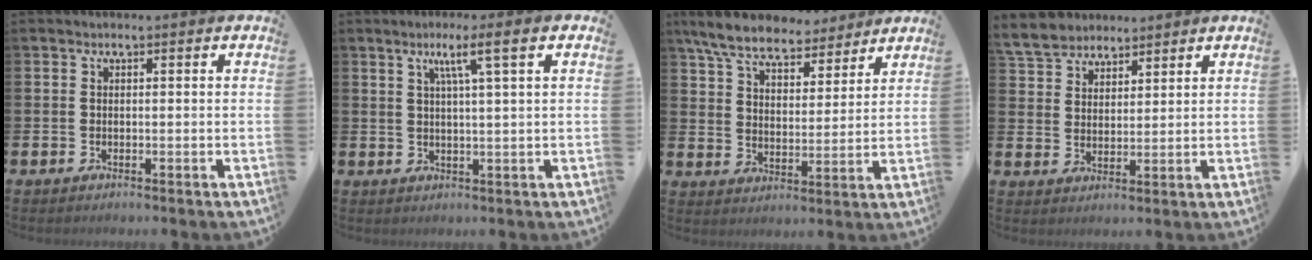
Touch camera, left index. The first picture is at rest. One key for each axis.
{"total": 4.5, "fx": 2.2, "fy": -0.2, "fz": 4.0, "tx": -0.082, "ty": 0.001, "tz": 0.031}
{"total": 7.8, "fx": 7.1, "fy": 2.2, "fz": 2.4, "tx": -0.086, "ty": -0.034, "tz": 0.130}
{"total": 5.8, "fx": 5.4, "fy": 1.9, "fz": 0.5, "tx": -0.041, "ty": -0.014, "tz": 0.103}